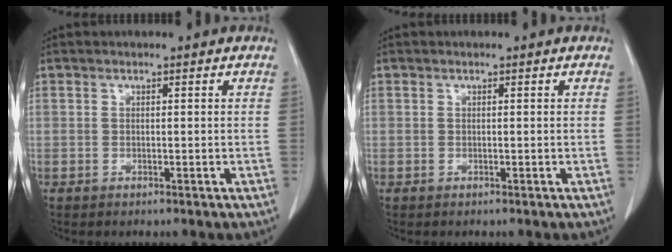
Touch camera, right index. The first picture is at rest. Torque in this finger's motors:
{"motor_torque": [0.00, 0.00, 0.00, 0.00]}